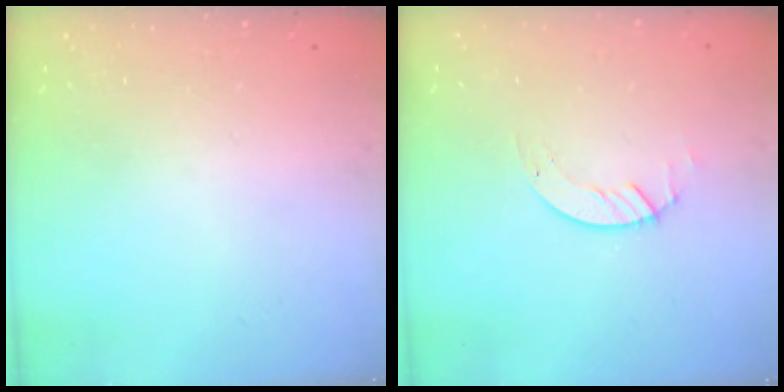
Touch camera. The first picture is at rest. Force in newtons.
{"total": 1.3, "press": 1.3, "slide": 0.2}